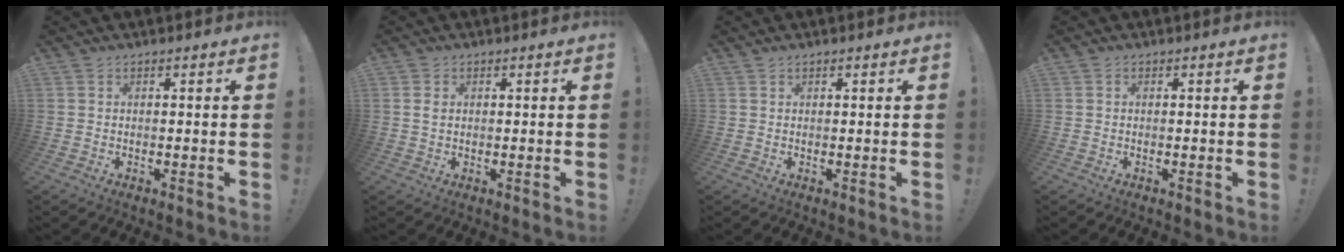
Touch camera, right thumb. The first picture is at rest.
{"total": 1.7, "force": [0.4, 1.3, 1.0], "torque": [-0.020, 0.004, 0.007]}
{"total": 0.5, "force": [0.4, 0.2, 0.2], "torque": [-0.002, -0.001, 0.008]}
{"total": 0.0}